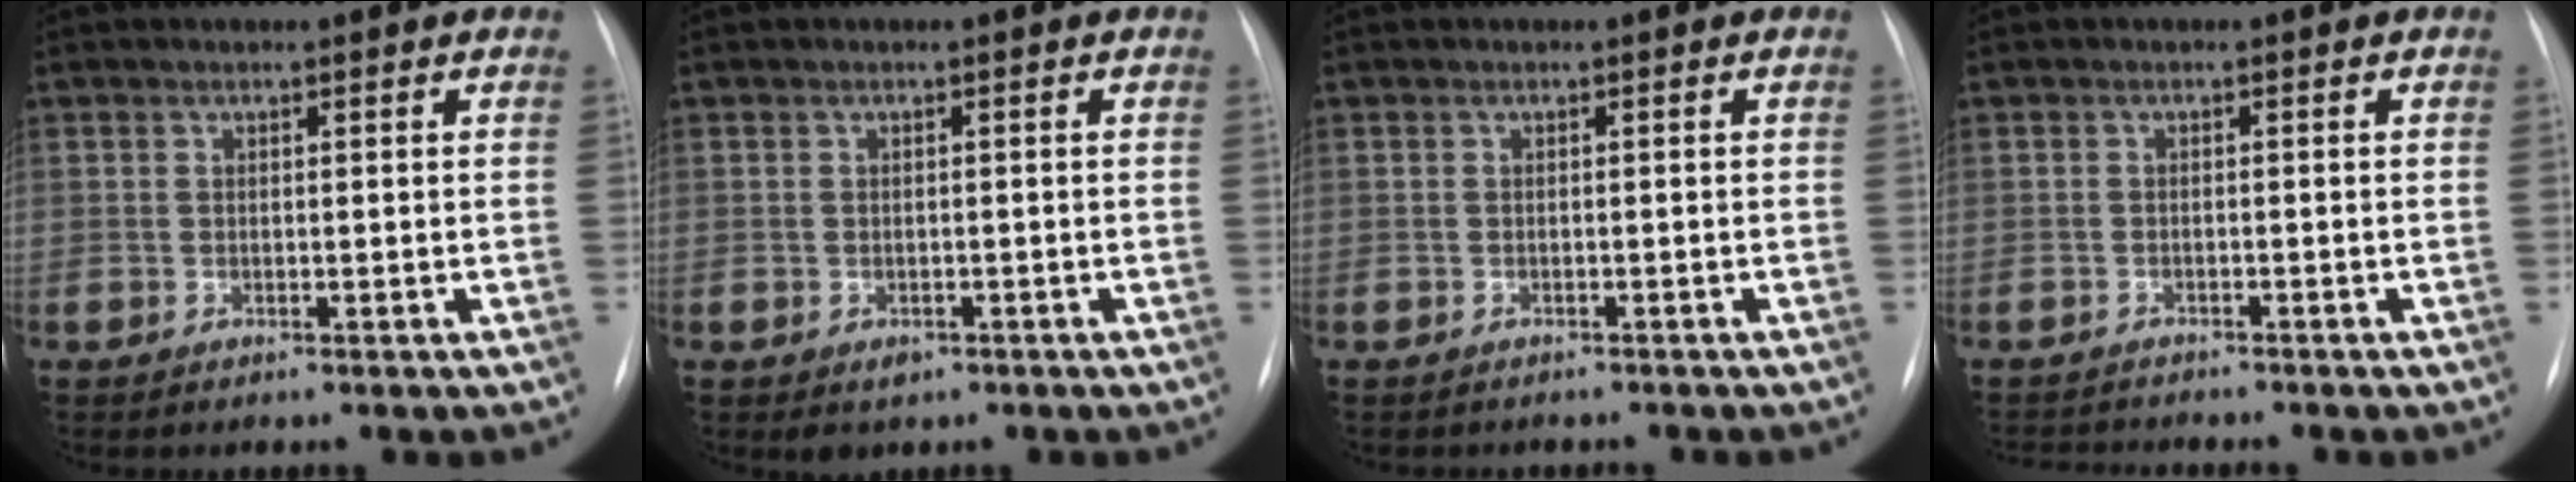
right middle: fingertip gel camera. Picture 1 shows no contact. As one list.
[{"total": 1.8, "force": [-0.9, 1.3, 0.8], "torque": [-0.008, 0.000, -0.003]}, {"total": 2.8, "force": [-2.6, 0.8, 0.8], "torque": [-0.011, -0.003, -0.028]}, {"total": 3.6, "force": [-3.5, -0.4, 0.7], "torque": [-0.005, -0.011, -0.054]}]